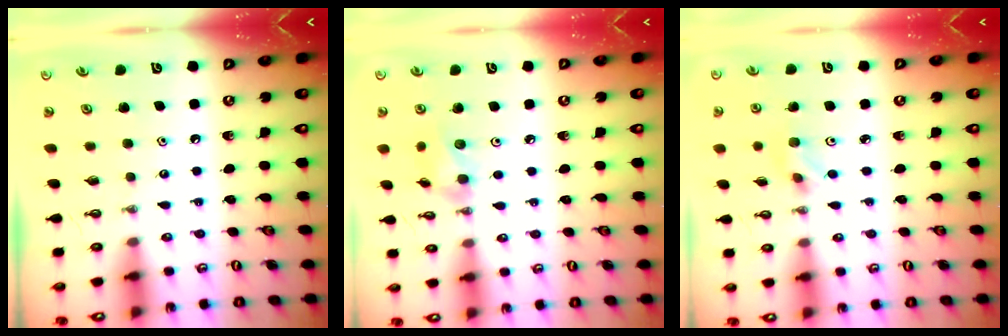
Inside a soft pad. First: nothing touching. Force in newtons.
{"total": 8.7, "press": 8.3, "slide": 2.6}
{"total": 3.5, "press": 3.5, "slide": 0.8}